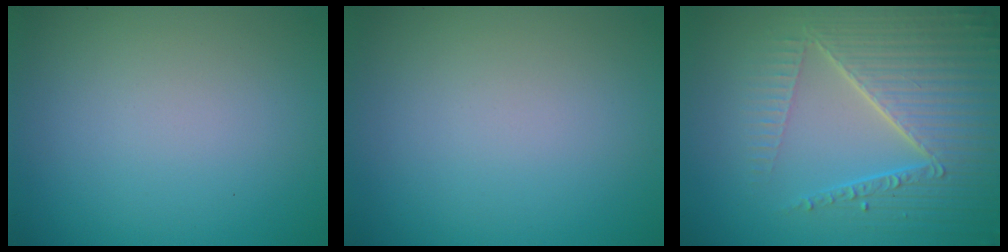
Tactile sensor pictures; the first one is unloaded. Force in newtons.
{"total": 0.0}
{"total": 7.0, "press": 5.4, "slide": 4.4}